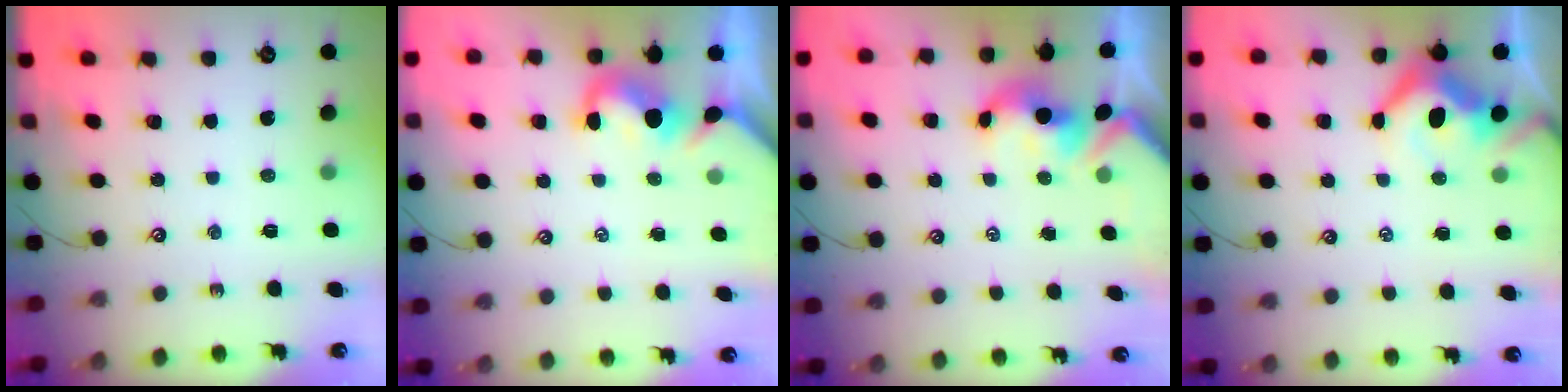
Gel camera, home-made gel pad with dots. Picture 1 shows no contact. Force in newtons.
{"total": 1.4, "press": 1.2, "slide": 0.7}
{"total": 2.2, "press": 2.1, "slide": 0.7}
{"total": 4.7, "press": 4.6, "slide": 1.2}